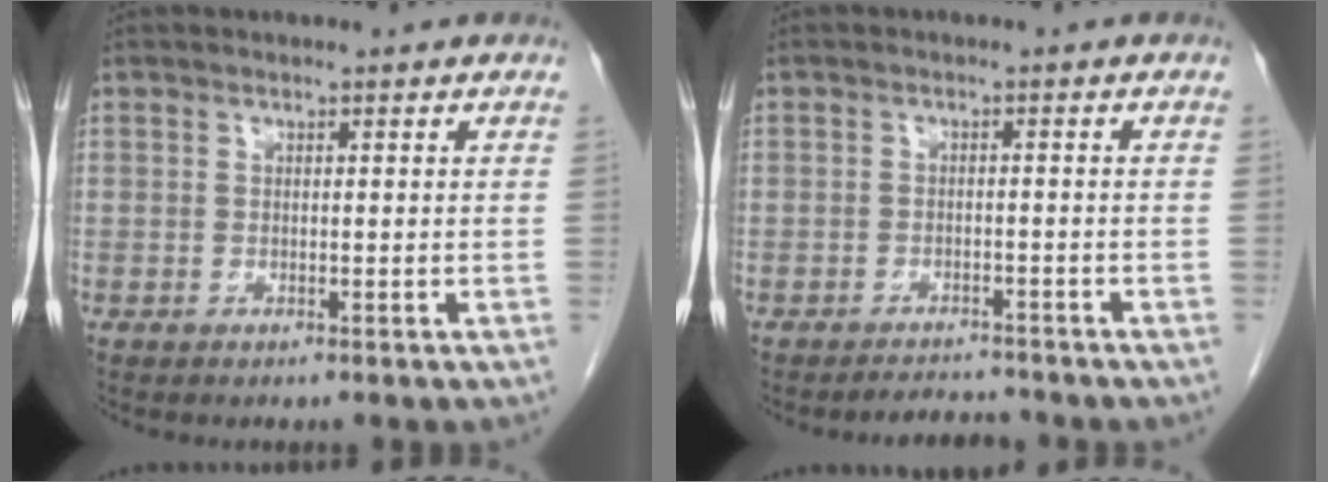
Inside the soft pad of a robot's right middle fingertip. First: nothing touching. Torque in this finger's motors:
{"motor_torque": [0.41, -0.37, 0.07, 0.04]}